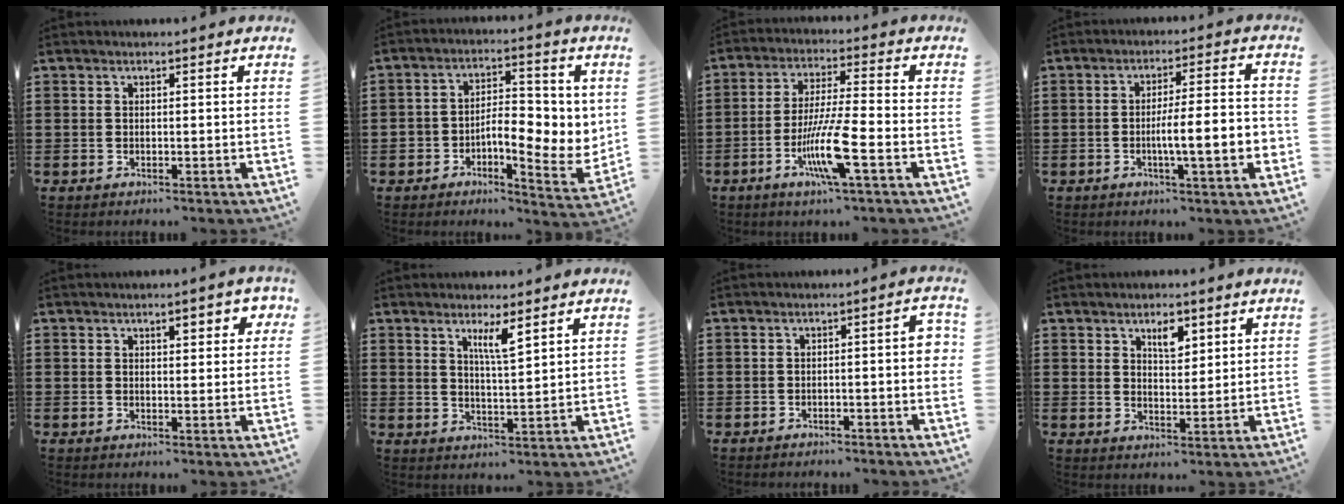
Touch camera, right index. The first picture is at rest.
{"total": 8.0, "force": [-0.7, 4.8, 6.4], "torque": [-0.099, -0.002, -0.019]}
{"total": 10.1, "force": [-4.1, 0.9, 9.2], "torque": [-0.189, -0.017, -0.080]}
{"total": 8.0, "force": [-2.0, 1.0, 7.7], "torque": [-0.119, -0.006, -0.037]}
{"total": 2.7, "force": [1.2, 1.1, 2.2], "torque": [-0.029, 0.001, 0.015]}
{"total": 4.1, "force": [2.4, 0.5, 3.2], "torque": [-0.061, -0.002, 0.040]}
{"total": 2.6, "force": [-1.4, 0.4, 2.1], "torque": [-0.033, 0.004, -0.027]}
{"total": 3.8, "force": [2.3, 1.7, 2.5], "torque": [-0.039, 0.001, 0.037]}